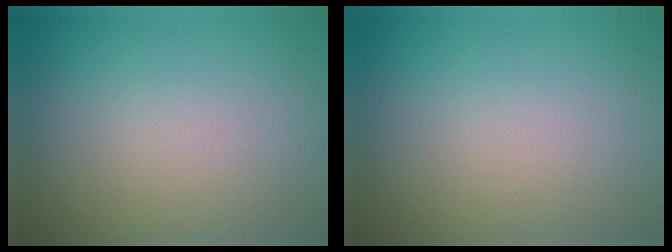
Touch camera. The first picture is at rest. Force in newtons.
{"total": 0.0}